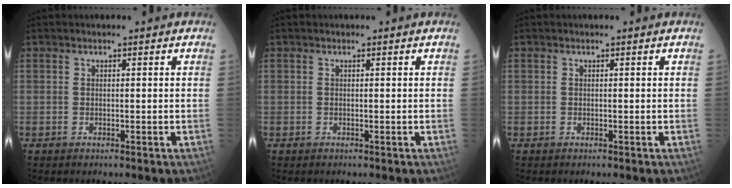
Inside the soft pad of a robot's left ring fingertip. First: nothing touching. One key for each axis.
{"total": 0.0}
{"total": 0.0}